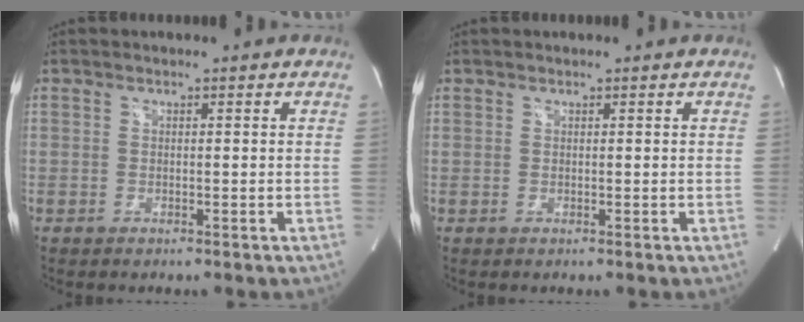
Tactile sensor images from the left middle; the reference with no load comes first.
{"total": 0.0}